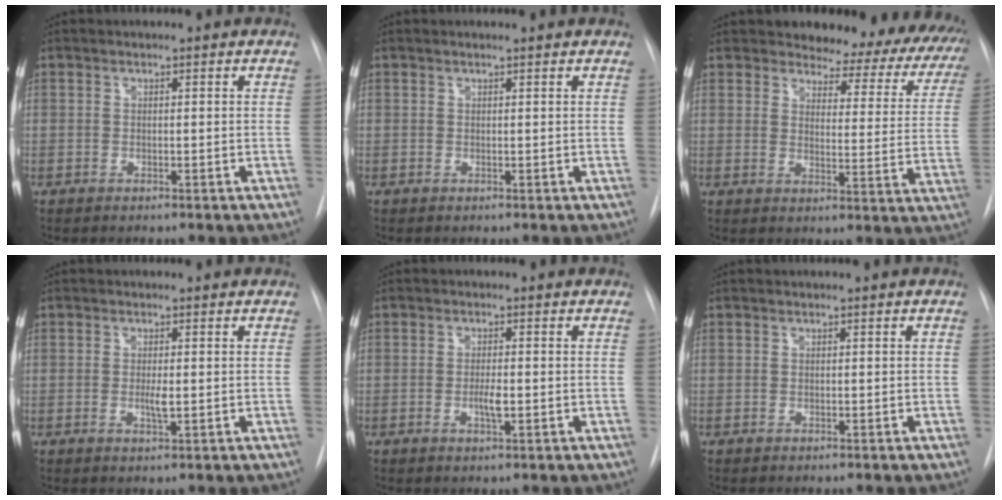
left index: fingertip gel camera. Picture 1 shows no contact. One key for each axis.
{"total": 0.9, "fx": 0.9, "fy": -0.1, "fz": 0.2, "tx": -0.011, "ty": 0.005, "tz": 0.013}
{"total": 19.2, "fx": 16.9, "fy": 6.5, "fz": 6.4, "tx": -0.063, "ty": -0.057, "tz": 0.178}
{"total": 1.9, "fx": -0.1, "fy": 0.4, "fz": 1.8, "tx": -0.037, "ty": -0.003, "tz": -0.001}
{"total": 2.3, "fx": -0.5, "fy": 0.5, "fz": 2.2, "tx": -0.042, "ty": -0.001, "tz": -0.008}
{"total": 0.0}